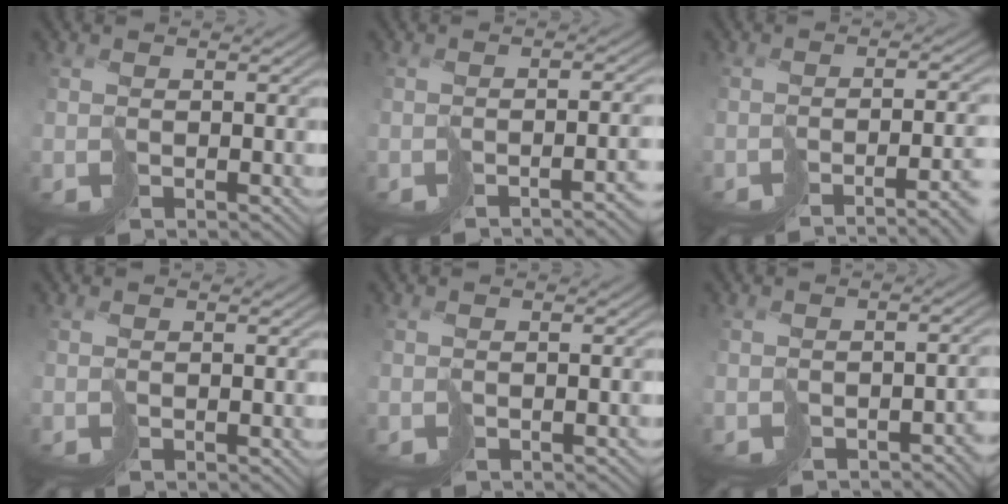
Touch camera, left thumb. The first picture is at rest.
{"total": 3.9, "force": [-3.1, 0.4, 2.4], "torque": [-0.025, -0.007, -0.044]}
{"total": 6.7, "force": [-4.7, 0.6, 4.7], "torque": [-0.044, -0.009, -0.063]}
{"total": 0.0}
{"total": 1.4, "force": [-1.0, 0.6, 0.8], "torque": [-0.005, -0.001, -0.017]}
{"total": 5.2, "force": [-3.6, 2.4, 2.9], "torque": [-0.036, -0.018, -0.047]}